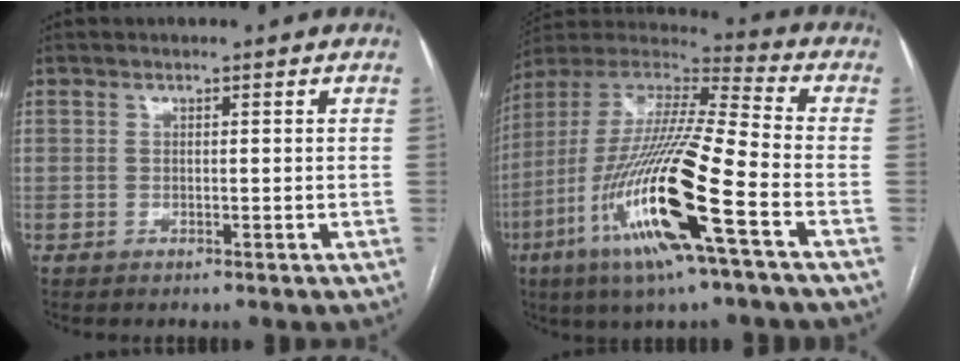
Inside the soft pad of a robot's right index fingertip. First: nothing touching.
{"total": 22.7, "force": [-8.7, 1.6, 20.9], "torque": [-0.443, -0.037, -0.167]}